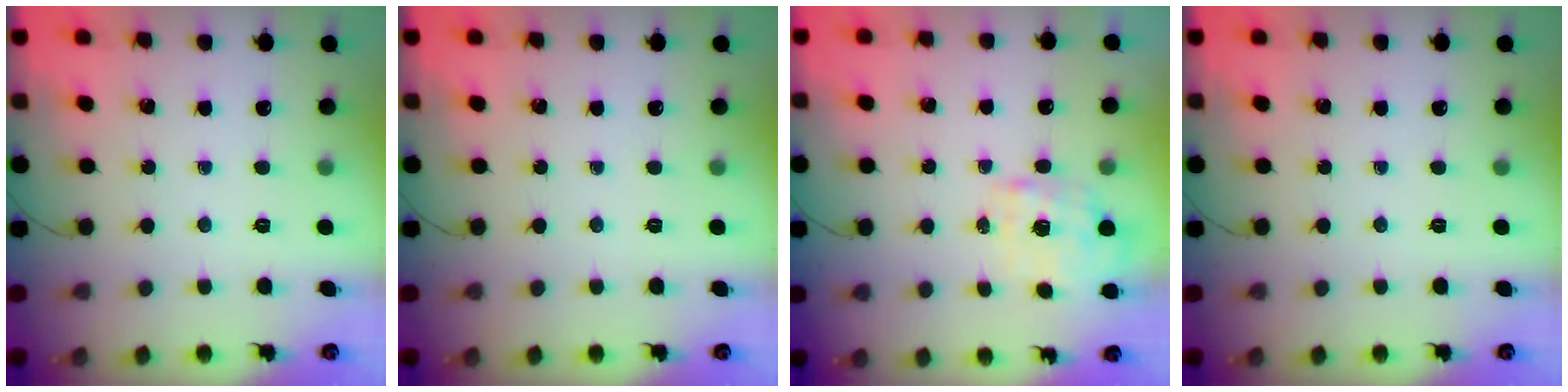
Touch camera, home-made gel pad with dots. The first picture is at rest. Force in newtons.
{"total": 0.0}
{"total": 1.9, "press": 1.9, "slide": 0.5}
{"total": 0.0}